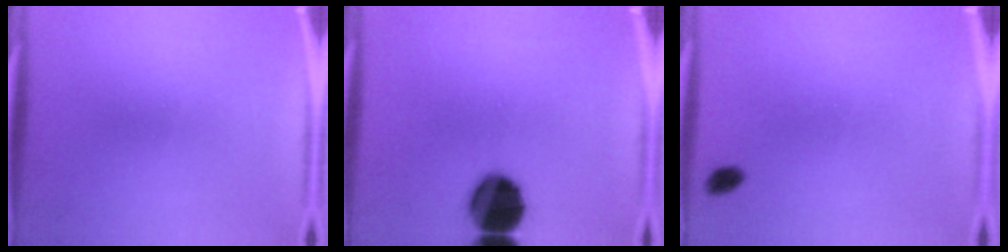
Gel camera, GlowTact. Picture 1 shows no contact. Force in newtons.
{"total": 16.1}
{"total": 2.0}